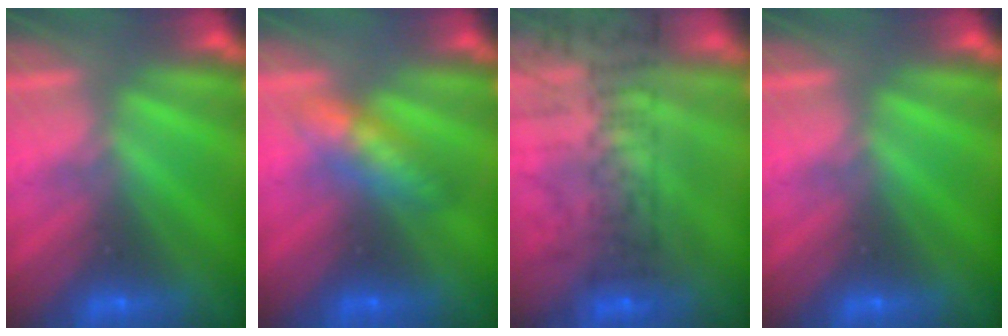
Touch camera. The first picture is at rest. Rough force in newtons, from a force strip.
{"total": 3.7}
{"total": 10.7}
{"total": 0.0}